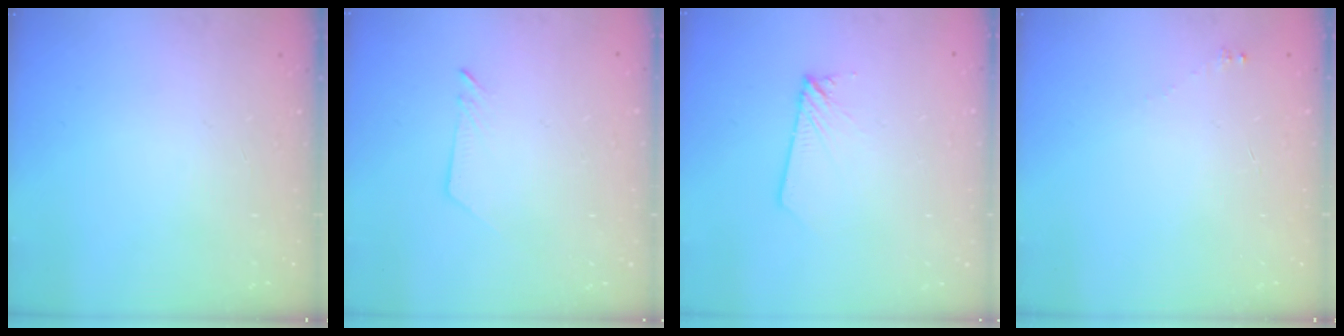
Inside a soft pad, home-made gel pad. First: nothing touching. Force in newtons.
{"total": 2.5, "press": 2.5, "slide": 0.2}
{"total": 1.8, "press": 1.8, "slide": 0.1}
{"total": 1.7, "press": 1.6, "slide": 0.2}